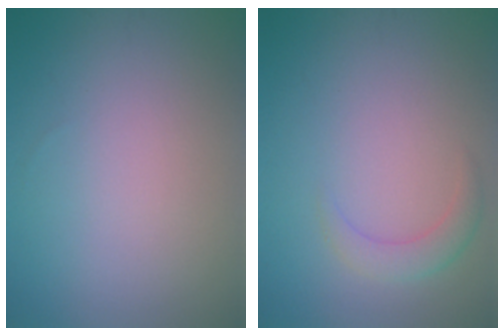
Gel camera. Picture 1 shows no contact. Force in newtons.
{"total": 2.2, "press": 2.2, "slide": 0.1}